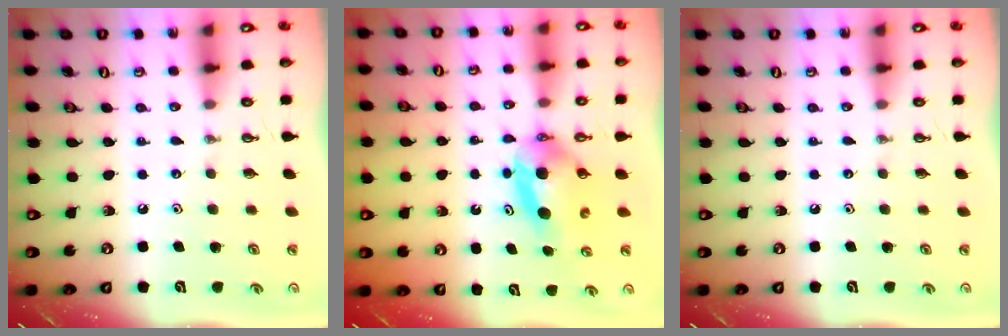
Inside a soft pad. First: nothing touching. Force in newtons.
{"total": 6.6, "press": 6.2, "slide": 2.4}
{"total": 0.0}